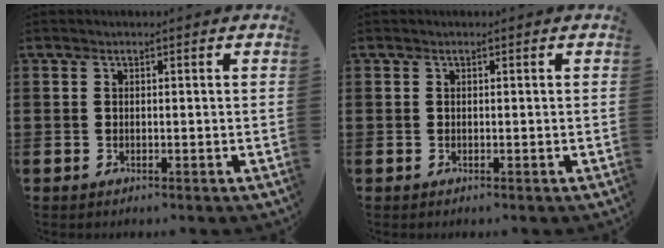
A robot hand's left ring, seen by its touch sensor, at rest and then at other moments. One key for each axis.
{"total": 0.0}